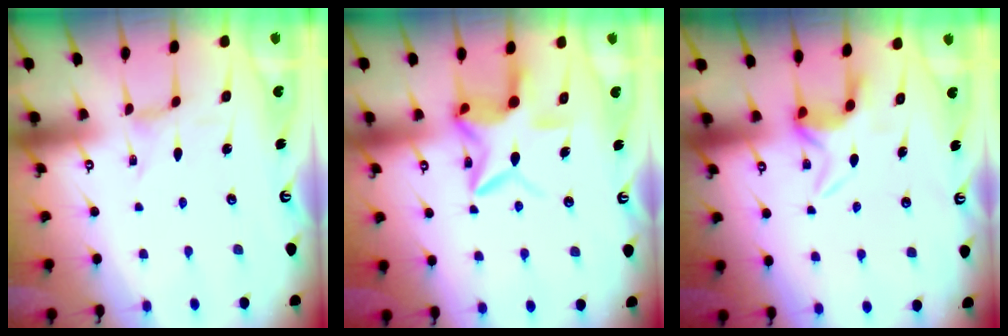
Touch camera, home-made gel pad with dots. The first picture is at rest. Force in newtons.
{"total": 11.5, "press": 11.4, "slide": 1.0}
{"total": 5.1, "press": 4.9, "slide": 1.4}